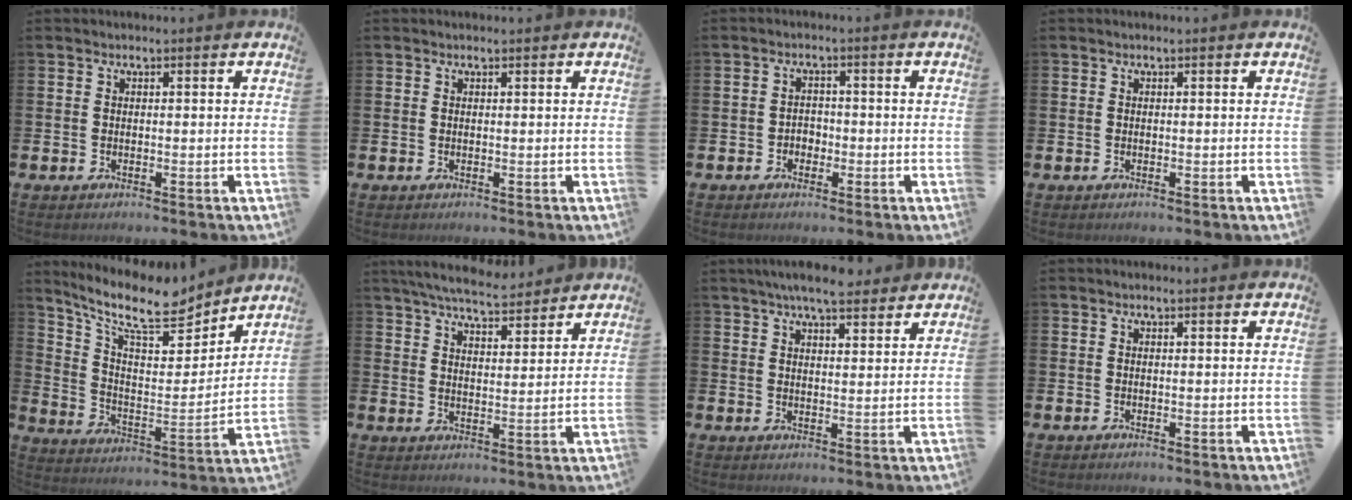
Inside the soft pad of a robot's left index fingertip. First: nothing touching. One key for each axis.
{"total": 0.0}
{"total": 1.9, "fx": -1.1, "fy": 1.5, "fz": 0.5, "tx": -0.011, "ty": 0.004, "tz": -0.025}
{"total": 0.0}
{"total": 11.1, "fx": 9.2, "fy": 3.2, "fz": 5.3, "tx": -0.133, "ty": -0.058, "tz": 0.156}
{"total": 6.5, "fx": 6.3, "fy": 0.8, "fz": 1.7, "tx": -0.049, "ty": -0.029, "tz": 0.113}
{"total": 5.8, "fx": 5.4, "fy": 0.9, "fz": 2.0, "tx": -0.043, "ty": -0.019, "tz": 0.096}
{"total": 0.0}